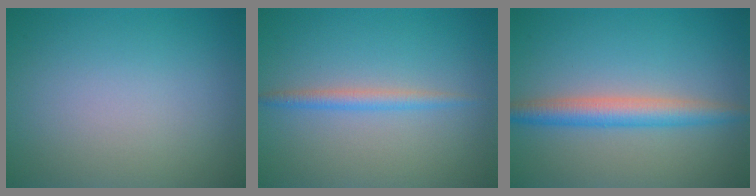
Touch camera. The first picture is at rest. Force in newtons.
{"total": 1.7, "press": 1.7, "slide": 0.1}
{"total": 3.6, "press": 3.6, "slide": 0.1}